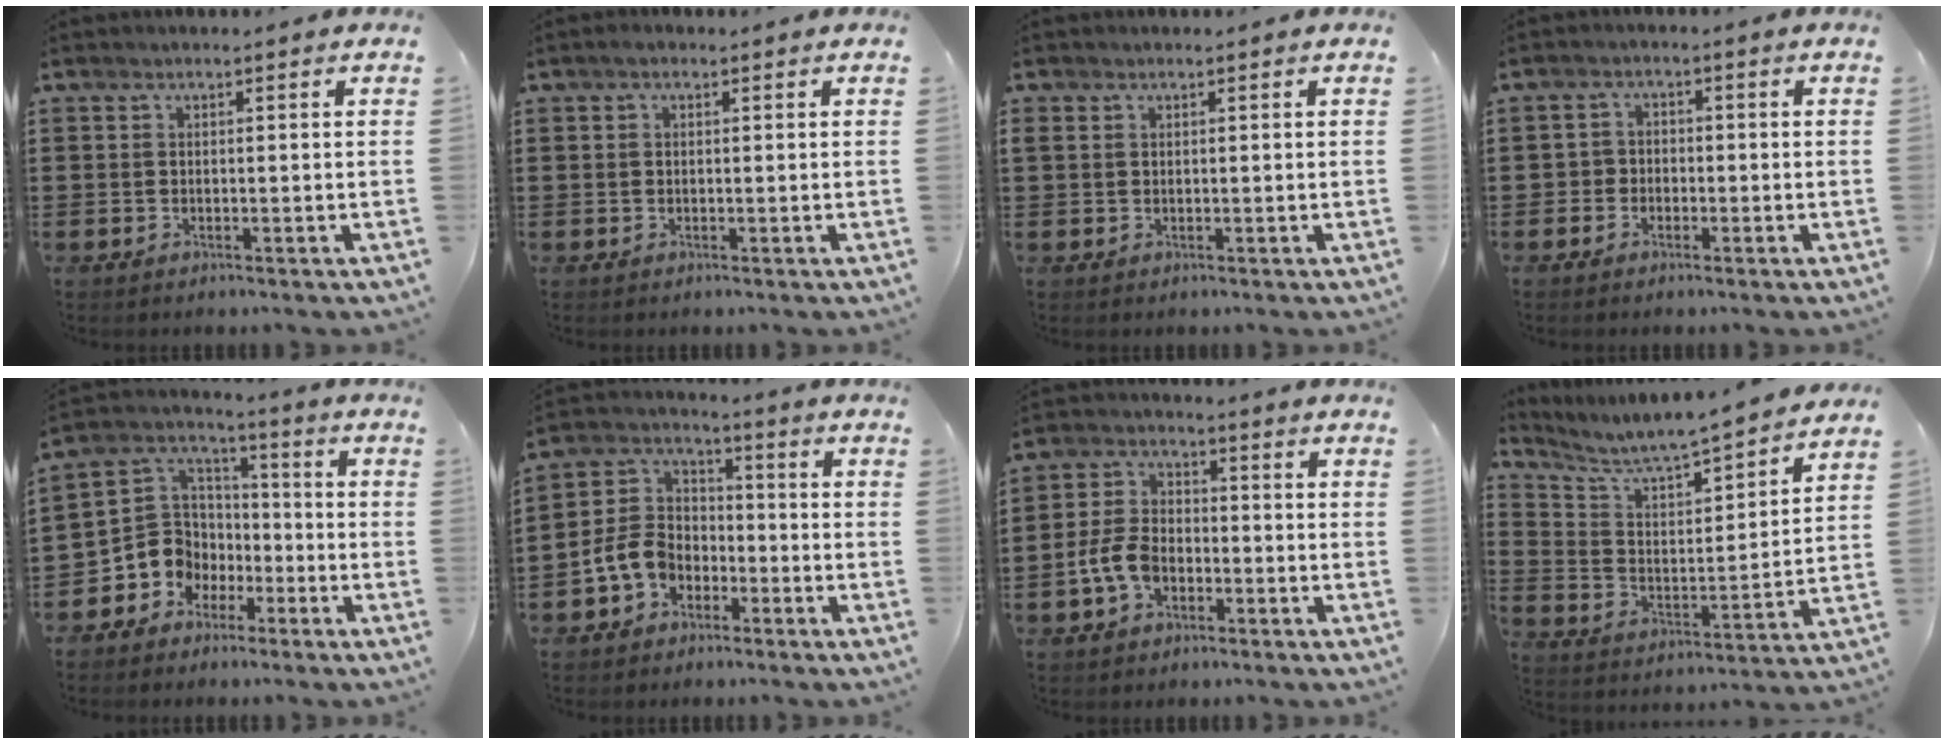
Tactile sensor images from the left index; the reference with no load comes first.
{"total": 0.8, "force": [0.0, 0.6, 0.5], "torque": [-0.011, 0.005, 0.000]}
{"total": 0.7, "force": [0.2, 0.6, 0.3], "torque": [-0.009, 0.007, 0.003]}
{"total": 2.0, "force": [-1.2, 1.6, 0.2], "torque": [-0.012, 0.004, -0.028]}
{"total": 8.1, "force": [-3.0, 7.4, 1.5], "torque": [-0.081, -0.001, -0.061]}
{"total": 7.2, "force": [-2.9, 5.6, 3.4], "torque": [-0.110, 0.006, -0.068]}
{"total": 6.6, "force": [-2.5, 4.1, 4.4], "torque": [-0.119, 0.001, -0.057]}
{"total": 5.9, "force": [5.6, 0.0, 2.0], "torque": [-0.068, -0.053, 0.088]}